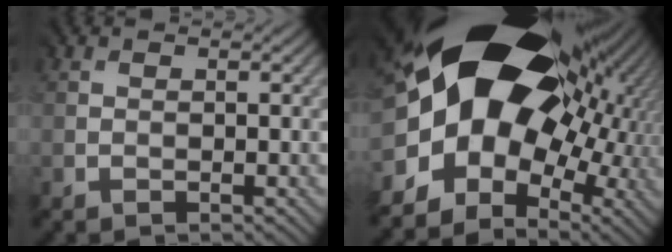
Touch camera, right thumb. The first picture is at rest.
{"total": 19.5, "force": [0.6, 13.7, 13.9], "torque": [-0.216, -0.011, 0.017]}